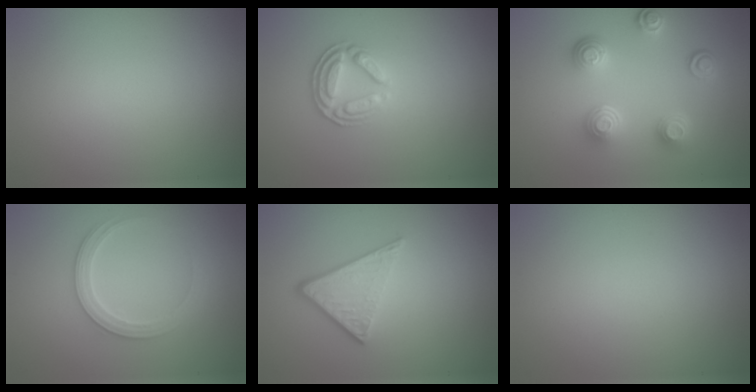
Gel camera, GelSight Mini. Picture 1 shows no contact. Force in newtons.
{"total": 2.9, "press": 2.5, "slide": 1.6}
{"total": 4.6, "press": 3.5, "slide": 2.9}
{"total": 2.8, "press": 2.7, "slide": 0.4}
{"total": 3.9, "press": 2.7, "slide": 2.9}
{"total": 0.0}